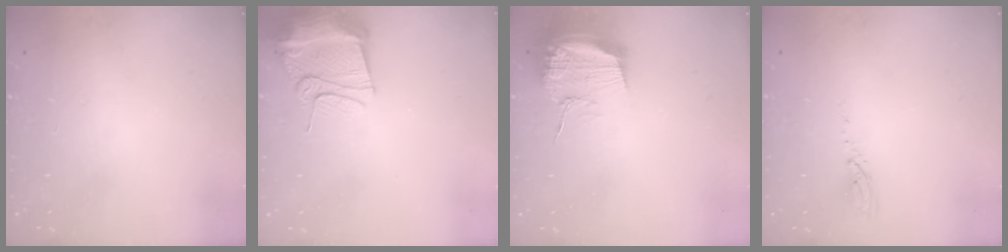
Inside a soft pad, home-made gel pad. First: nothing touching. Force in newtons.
{"total": 12.1, "press": 12.0, "slide": 1.4}
{"total": 16.1, "press": 16.1, "slide": 0.2}
{"total": 3.0, "press": 2.9, "slide": 0.3}